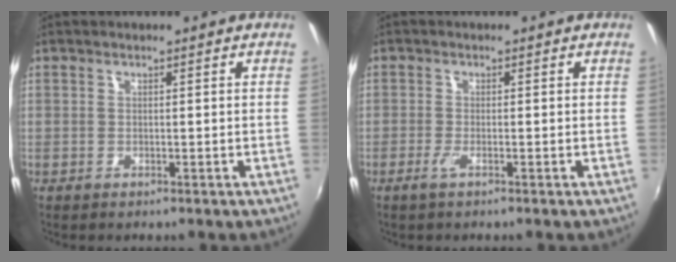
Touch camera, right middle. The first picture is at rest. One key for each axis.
{"total": 1.9, "fx": -1.1, "fy": -0.2, "fz": 1.6, "tx": -0.034, "ty": -0.005, "tz": -0.024}